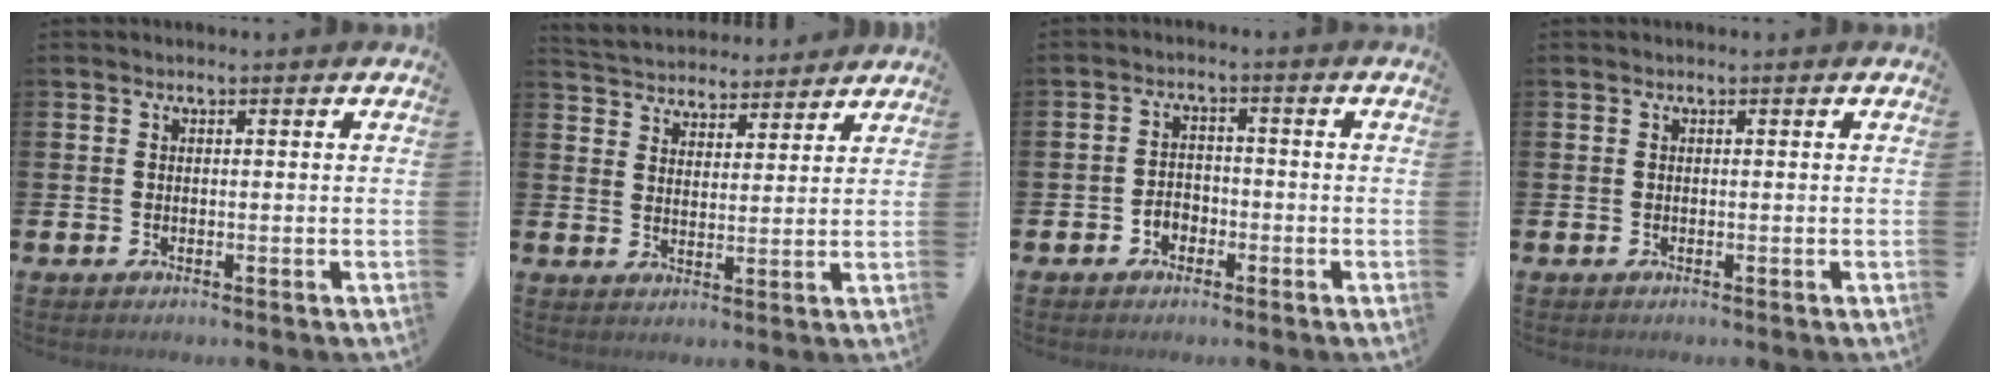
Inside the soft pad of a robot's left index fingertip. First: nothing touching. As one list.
[{"total": 4.6, "force": [4.5, 1.2, -0.4], "torque": [-0.017, -0.027, 0.080]}, {"total": 2.4, "force": [-1.5, 1.7, 0.7], "torque": [-0.015, 0.004, -0.034]}, {"total": 0.0}]